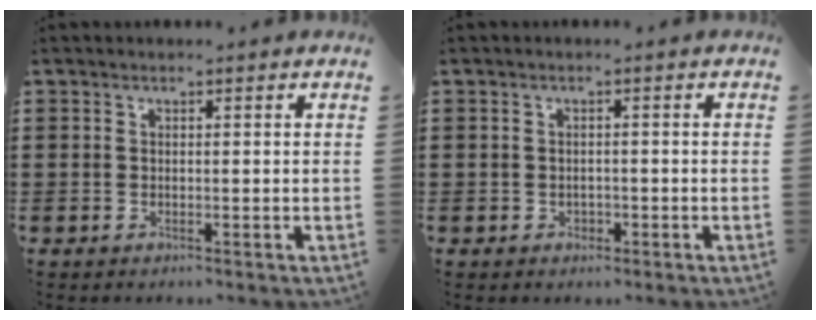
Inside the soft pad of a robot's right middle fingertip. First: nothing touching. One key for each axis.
{"total": 0.8, "fx": -0.3, "fy": 0.7, "fz": 0.3, "tx": -0.009, "ty": 0.001, "tz": -0.007}